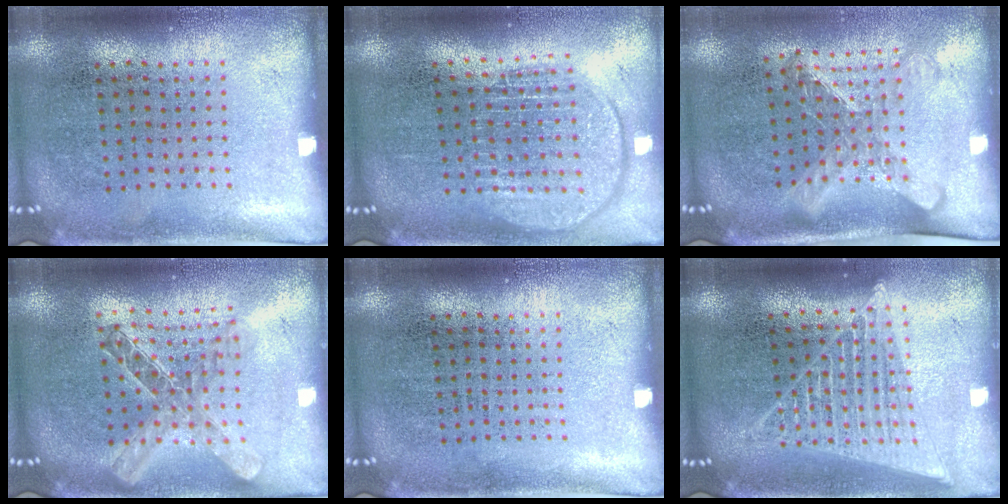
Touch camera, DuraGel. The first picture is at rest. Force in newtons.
{"total": 1.8, "press": 1.5, "slide": 1.0}
{"total": 1.6, "press": 1.3, "slide": 0.9}
{"total": 2.0, "press": 1.7, "slide": 1.1}
{"total": 0.0}
{"total": 1.8, "press": 1.6, "slide": 0.8}